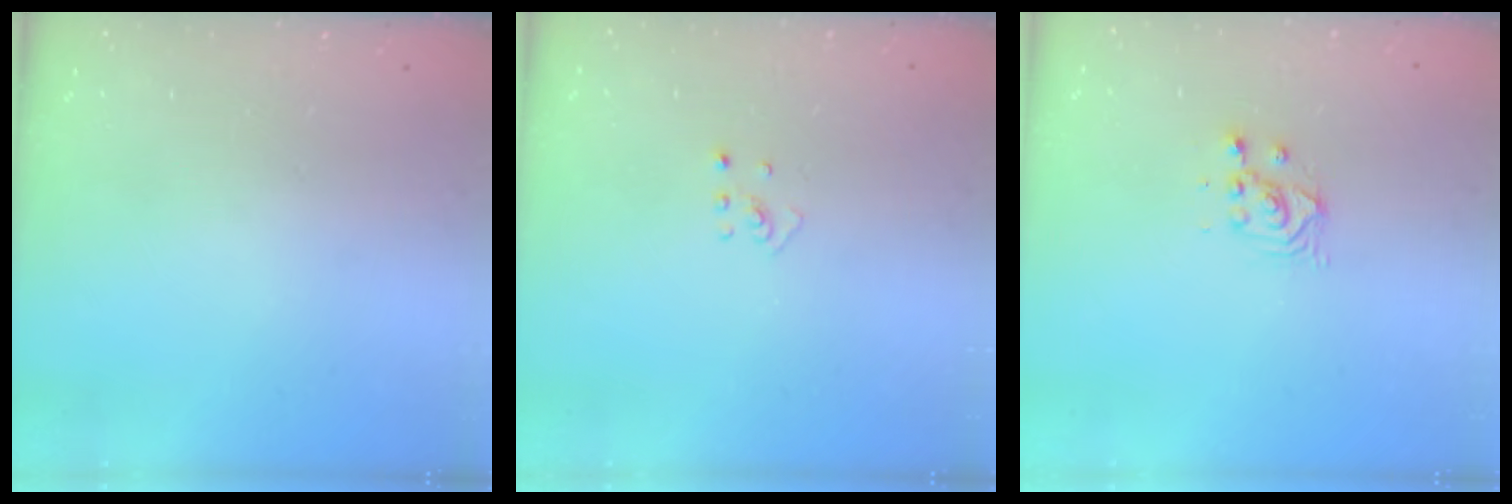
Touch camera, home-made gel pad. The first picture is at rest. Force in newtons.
{"total": 2.5, "press": 2.4, "slide": 0.5}
{"total": 2.8, "press": 2.8, "slide": 0.1}